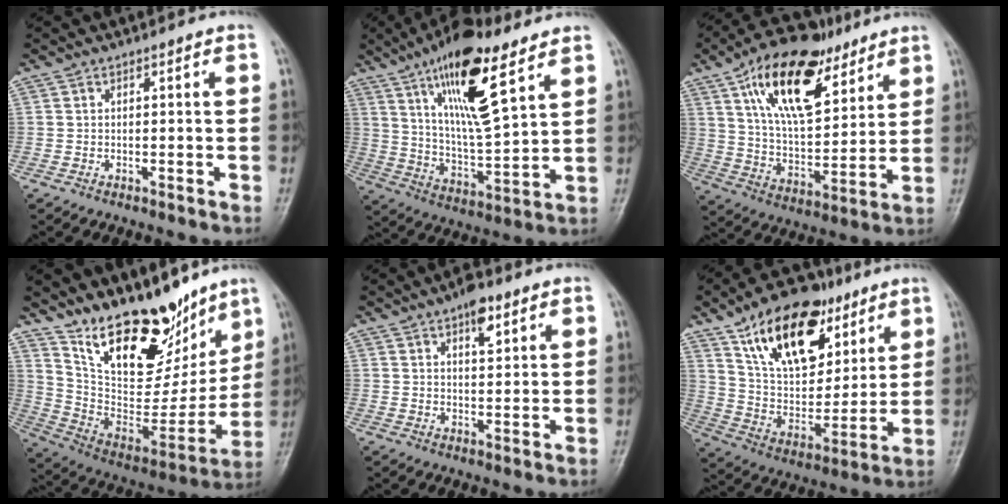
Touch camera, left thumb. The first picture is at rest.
{"total": 18.2, "force": [9.9, 5.3, 14.3], "torque": [-0.230, -0.047, 0.179]}
{"total": 20.5, "force": [10.9, 10.0, 14.2], "torque": [-0.204, -0.038, 0.194]}
{"total": 22.6, "force": [16.0, 10.5, 12.1], "torque": [-0.136, -0.094, 0.275]}
{"total": 5.6, "force": [3.1, 2.4, 3.9], "torque": [-0.042, -0.013, 0.044]}
{"total": 22.2, "force": [12.3, 12.3, 13.9], "torque": [-0.187, -0.040, 0.217]}